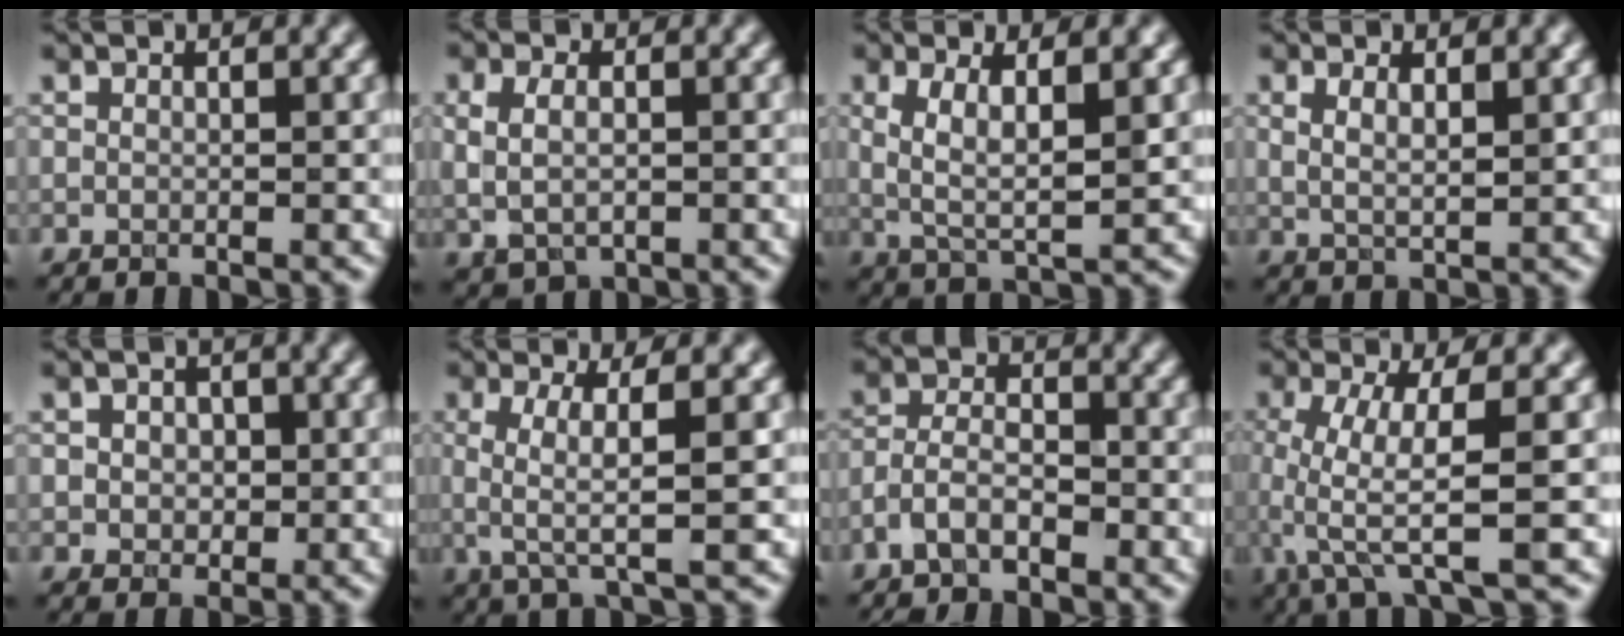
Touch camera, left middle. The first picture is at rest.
{"total": 3.5, "force": [0.2, 2.4, 2.6], "torque": [-0.052, 0.003, 0.018]}
{"total": 4.8, "force": [0.8, 1.6, 4.5], "torque": [-0.092, -0.001, 0.016]}
{"total": 2.5, "force": [1.0, 0.8, 2.1], "torque": [-0.036, -0.004, 0.020]}
{"total": 2.6, "force": [0.2, 2.1, 1.5], "torque": [-0.017, 0.003, -0.008]}
{"total": 4.5, "force": [0.2, 1.1, 4.3], "torque": [-0.086, 0.002, 0.001]}
{"total": 3.3, "force": [-2.1, 1.5, 2.0], "torque": [-0.038, 0.009, -0.051]}
{"total": 6.2, "force": [-0.7, 1.6, 5.9], "torque": [-0.121, -0.010, -0.017]}